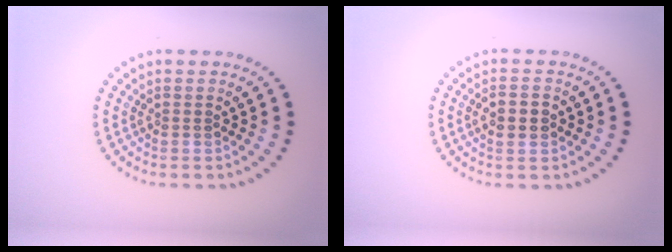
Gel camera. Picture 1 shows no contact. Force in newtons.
{"total": 2.0, "press": 2.0, "slide": 0.2}